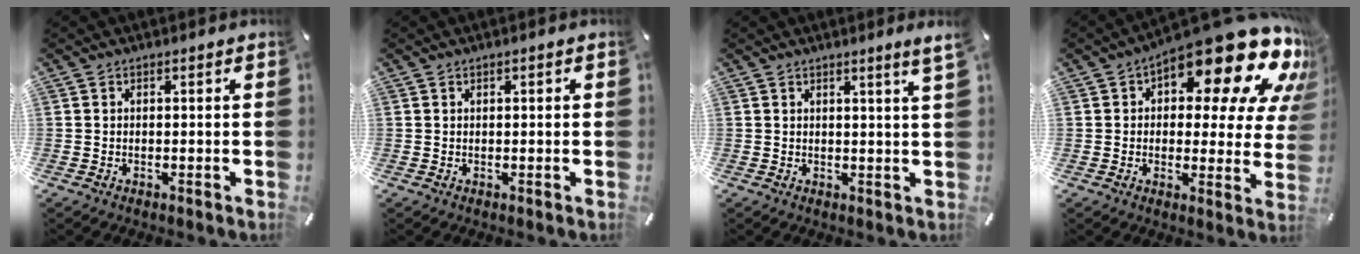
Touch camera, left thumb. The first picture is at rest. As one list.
[{"total": 0.5, "force": [0.1, 0.3, 0.4], "torque": [-0.007, 0.003, 0.001]}, {"total": 3.0, "force": [1.9, -0.3, 2.3], "torque": [-0.036, -0.011, 0.031]}, {"total": 20.7, "force": [13.1, 8.5, 13.6], "torque": [-0.189, -0.093, 0.218]}]